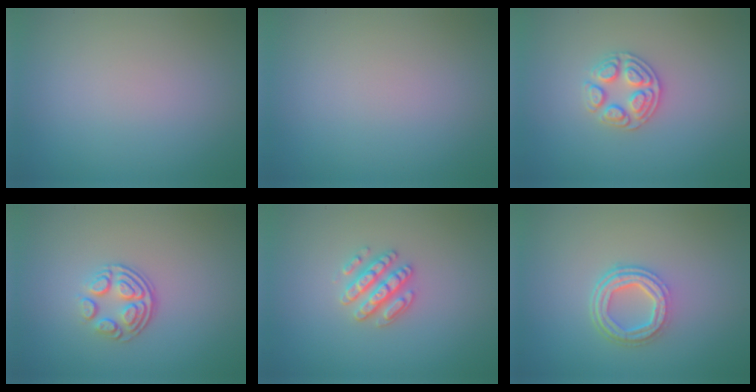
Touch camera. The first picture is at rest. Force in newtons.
{"total": 0.0}
{"total": 2.9, "press": 2.7, "slide": 1.0}
{"total": 3.6, "press": 2.5, "slide": 2.6}
{"total": 2.8, "press": 2.7, "slide": 0.8}
{"total": 4.2, "press": 3.2, "slide": 2.8}